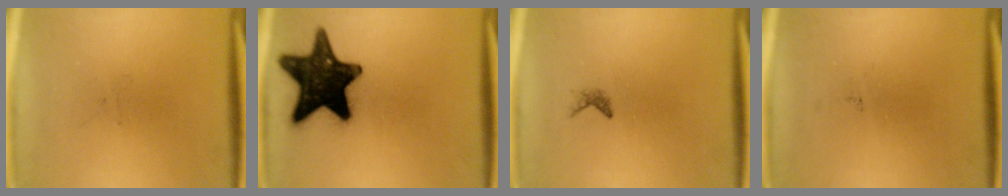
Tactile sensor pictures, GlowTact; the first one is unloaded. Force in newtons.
{"total": 18.2}
{"total": 0.6}
{"total": 0.0}